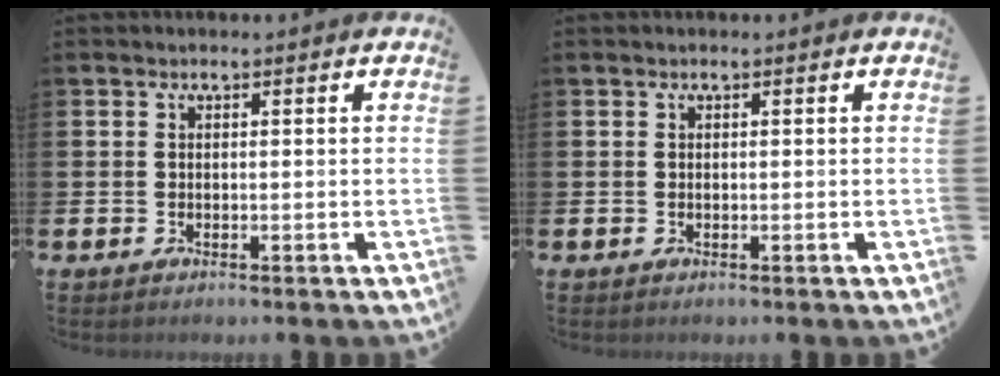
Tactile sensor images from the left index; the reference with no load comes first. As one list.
[{"total": 0.0}]